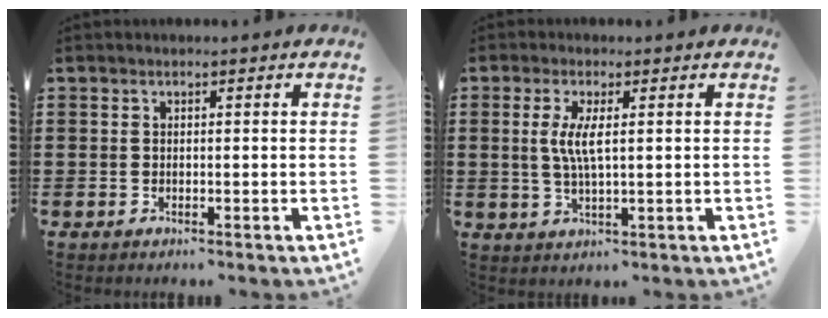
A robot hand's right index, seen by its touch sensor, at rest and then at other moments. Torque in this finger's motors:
{"motor_torque": [0.13, -0.06, 0.33, 0.12]}